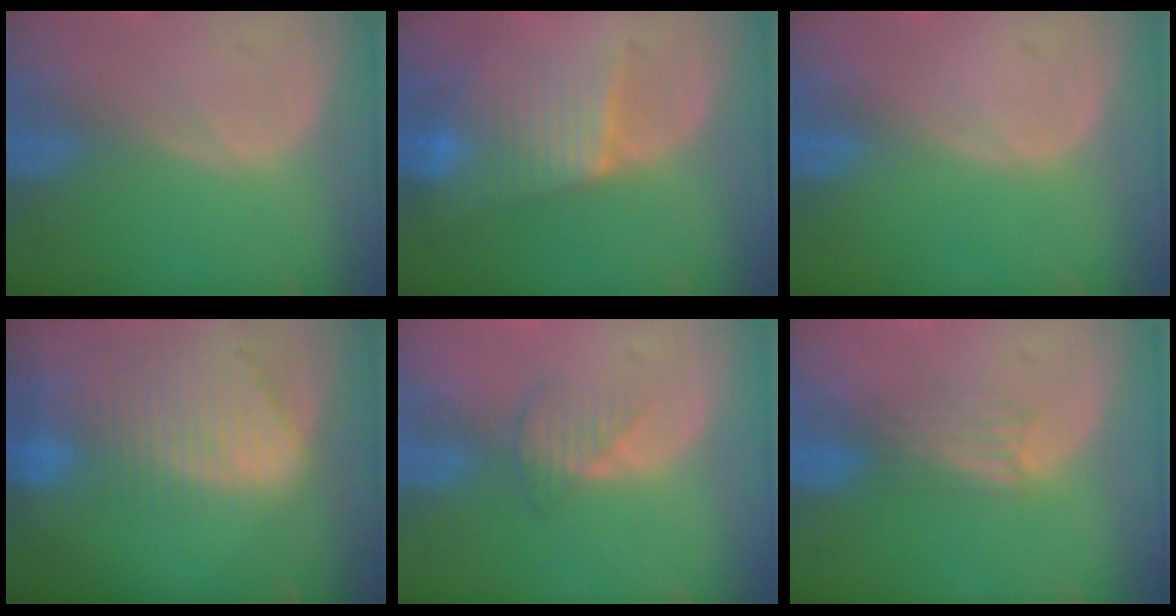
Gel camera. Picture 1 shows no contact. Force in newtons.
{"total": 6.3, "press": 6.3, "slide": 0.9}
{"total": 0.0}
{"total": 9.3, "press": 8.2, "slide": 4.5}
{"total": 2.5, "press": 2.5, "slide": 0.3}
{"total": 3.1, "press": 2.8, "slide": 1.2}